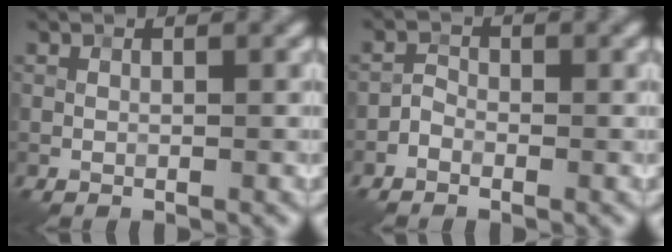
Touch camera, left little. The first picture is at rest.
{"total": 1.5, "force": [-0.9, 1.0, 0.7], "torque": [-0.009, 0.005, -0.022]}